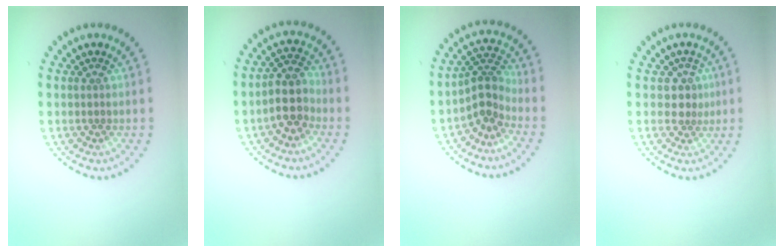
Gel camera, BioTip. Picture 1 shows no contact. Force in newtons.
{"total": 3.2, "press": 2.9, "slide": 1.5}
{"total": 3.0, "press": 2.0, "slide": 2.2}
{"total": 1.9, "press": 1.6, "slide": 1.1}